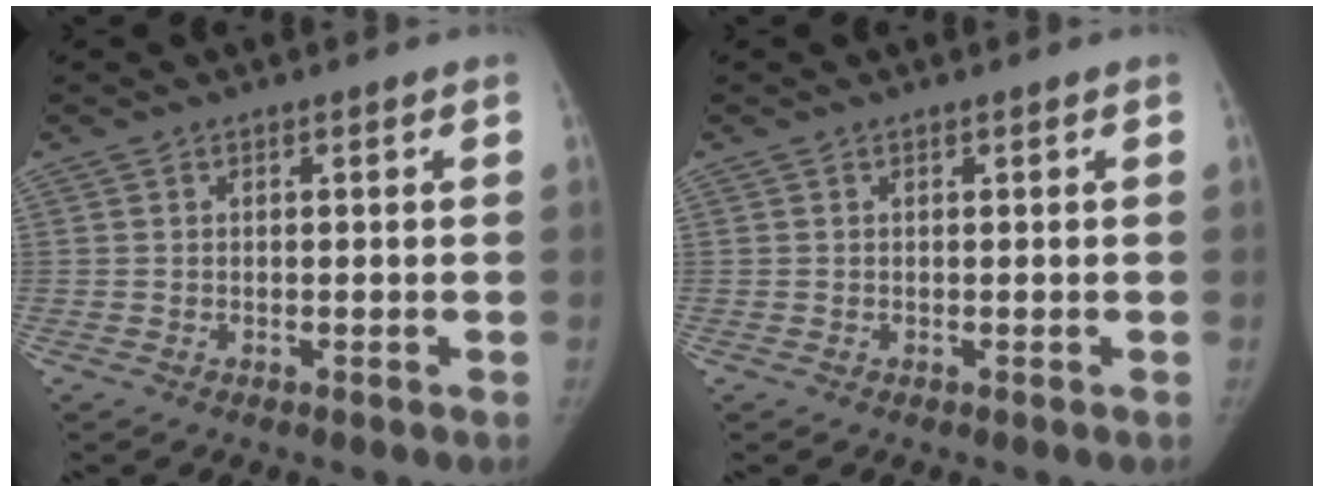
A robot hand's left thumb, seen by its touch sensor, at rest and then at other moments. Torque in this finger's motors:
{"motor_torque": [0.10, -0.01, 0.18, -0.18, 0.02]}